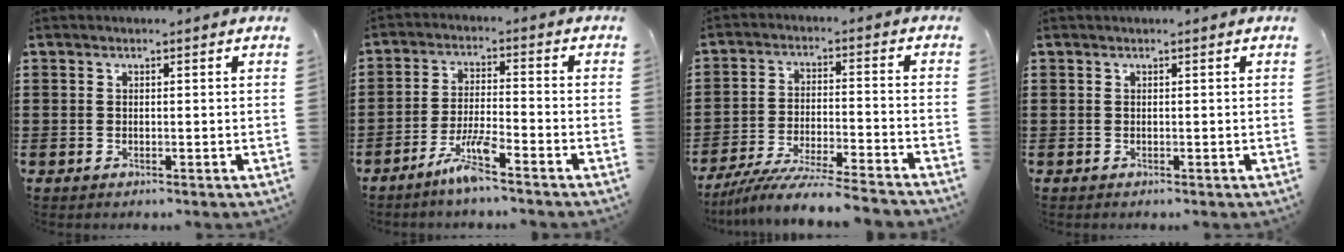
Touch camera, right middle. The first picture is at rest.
{"total": 5.8, "force": [-4.3, 0.4, 3.8], "torque": [-0.082, -0.006, -0.084]}
{"total": 7.5, "force": [-7.1, -0.2, 2.5], "torque": [-0.048, -0.005, -0.139]}
{"total": 0.0}